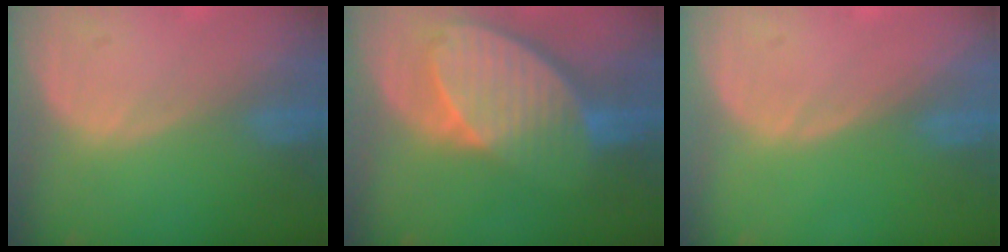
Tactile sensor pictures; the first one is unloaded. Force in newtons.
{"total": 10.3, "press": 8.9, "slide": 5.2}
{"total": 0.0}